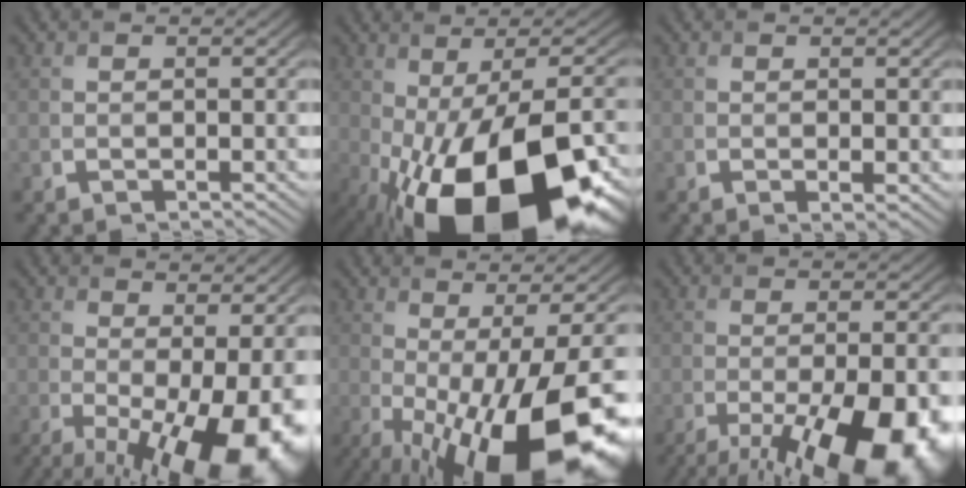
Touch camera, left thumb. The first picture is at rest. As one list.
[{"total": 21.0, "force": [-9.0, 8.6, 16.9], "torque": [-0.260, -0.031, -0.125]}, {"total": 0.9, "force": [0.0, 0.1, 0.9], "torque": [-0.017, -0.004, 0.001]}, {"total": 16.1, "force": [-5.2, 6.3, 13.8], "torque": [-0.202, -0.041, -0.045]}, {"total": 18.7, "force": [-5.9, 5.9, 16.7], "torque": [-0.252, -0.034, -0.071]}, {"total": 17.0, "force": [-9.0, 6.5, 12.8], "torque": [-0.190, -0.048, -0.103]}]